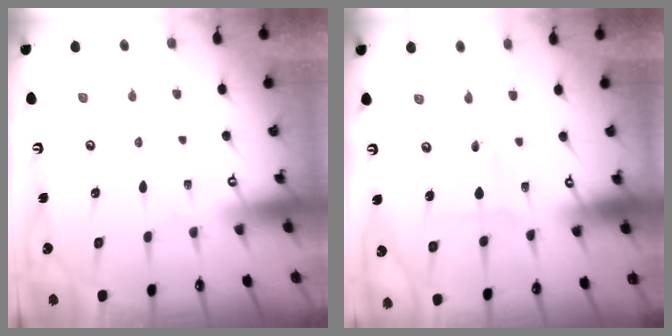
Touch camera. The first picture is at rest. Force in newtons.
{"total": 2.4, "press": 2.2, "slide": 1.0}